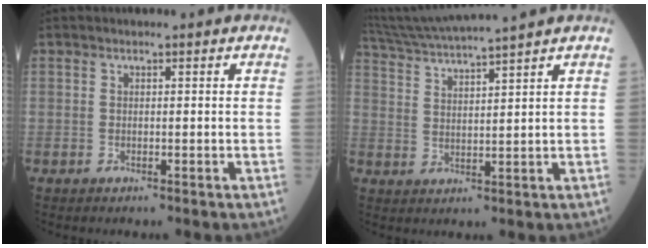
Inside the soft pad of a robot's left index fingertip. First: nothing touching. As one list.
[{"total": 11.2, "force": [10.0, -2.1, 4.5], "torque": [-0.088, 0.009, 0.171]}]